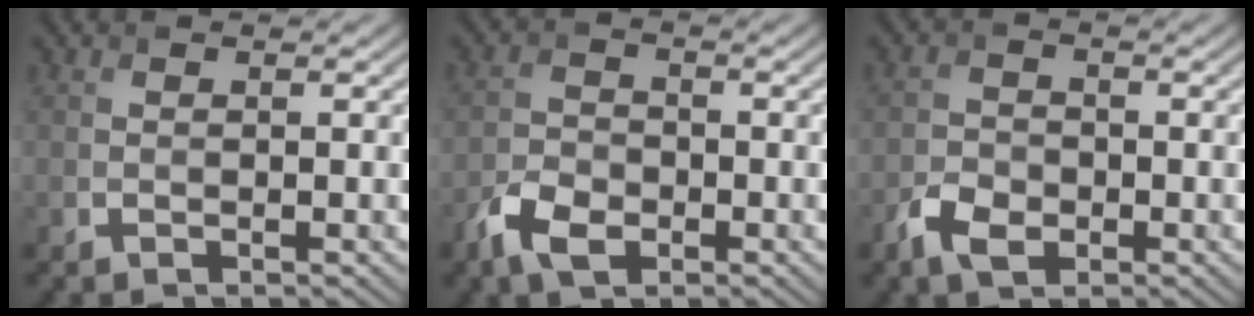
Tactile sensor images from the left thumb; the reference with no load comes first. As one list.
[{"total": 4.8, "force": [-2.8, 2.8, 2.7], "torque": [-0.059, -0.005, -0.064]}, {"total": 3.8, "force": [-2.1, 2.4, 2.1], "torque": [-0.044, -0.004, -0.047]}]